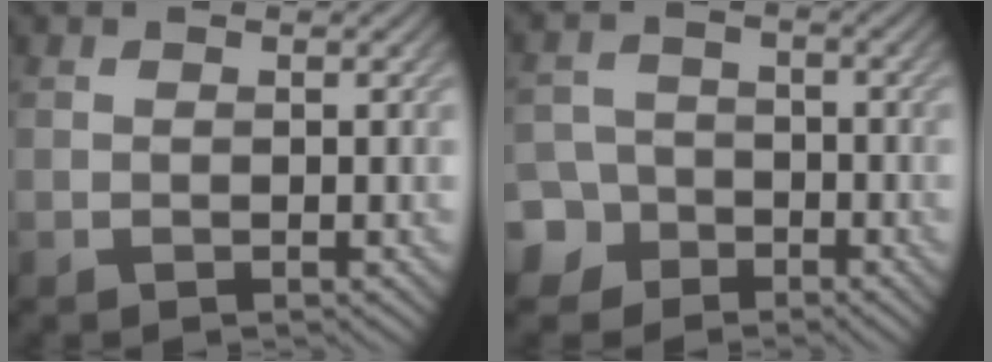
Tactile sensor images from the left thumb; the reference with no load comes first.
{"total": 6.4, "force": [-3.8, 5.1, 1.3], "torque": [-0.027, -0.013, -0.090]}